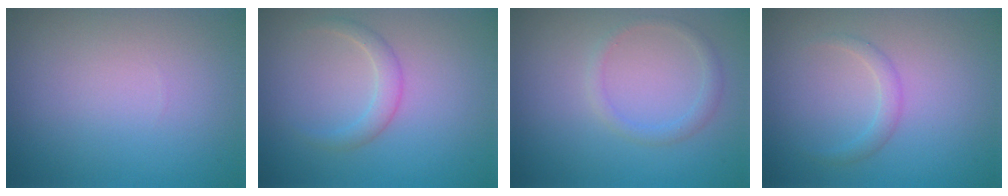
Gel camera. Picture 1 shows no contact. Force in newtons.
{"total": 1.7, "press": 1.7, "slide": 0.1}
{"total": 1.4, "press": 1.4, "slide": 0.1}
{"total": 1.2, "press": 1.2, "slide": 0.0}